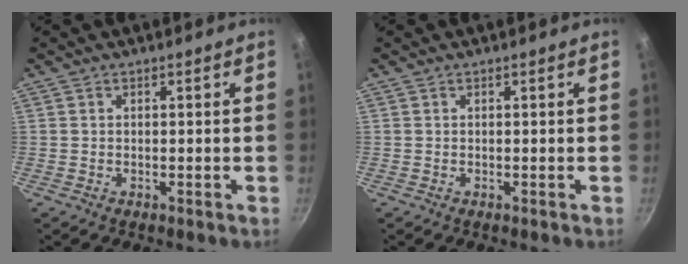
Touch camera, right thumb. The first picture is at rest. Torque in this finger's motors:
{"motor_torque": [-0.16, -0.16, 0.00, 0.00, 0.00]}